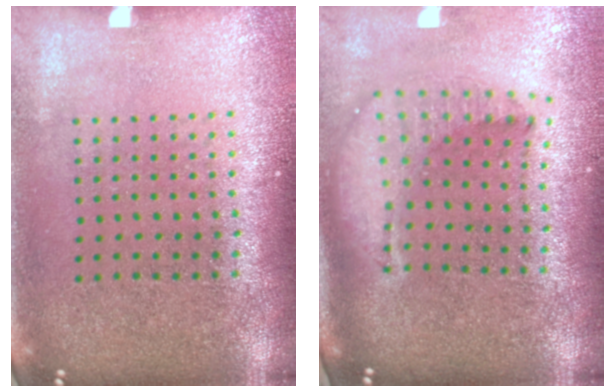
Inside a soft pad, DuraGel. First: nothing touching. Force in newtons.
{"total": 1.9, "press": 1.5, "slide": 1.1}